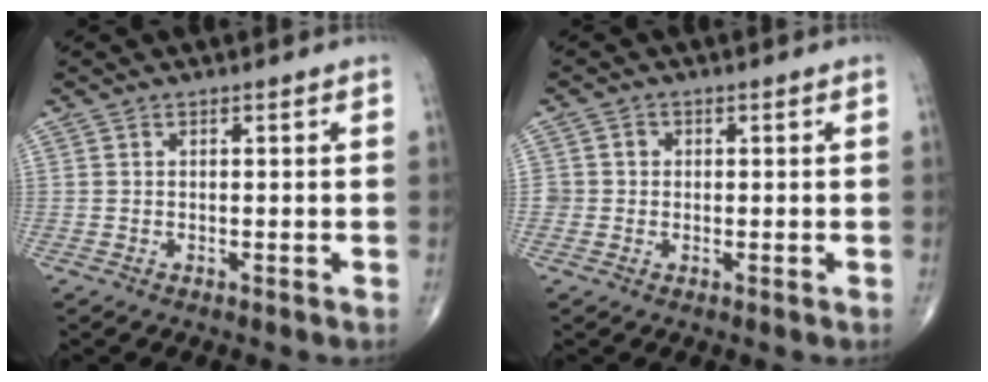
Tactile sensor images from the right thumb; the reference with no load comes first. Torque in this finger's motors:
{"motor_torque": [0.06, 0.02, 0.07, -0.02, 0.00]}